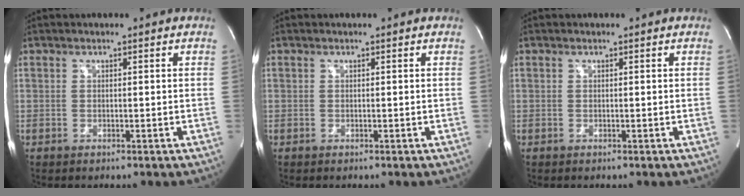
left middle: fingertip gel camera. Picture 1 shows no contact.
{"total": 0.0}
{"total": 0.0}